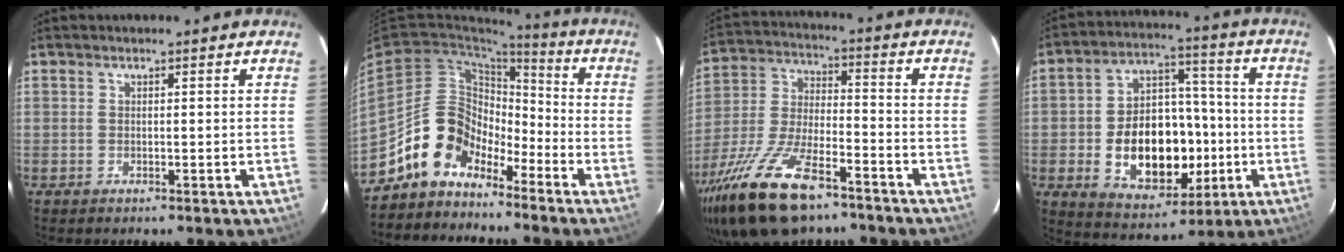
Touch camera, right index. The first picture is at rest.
{"total": 11.7, "force": [-8.6, 7.2, 3.5], "torque": [-0.068, 0.038, -0.164]}
{"total": 21.5, "force": [-14.3, 8.1, 13.9], "torque": [-0.294, -0.032, -0.258]}
{"total": 18.2, "force": [-3.9, 12.1, 13.1], "torque": [-0.256, 0.024, -0.038]}